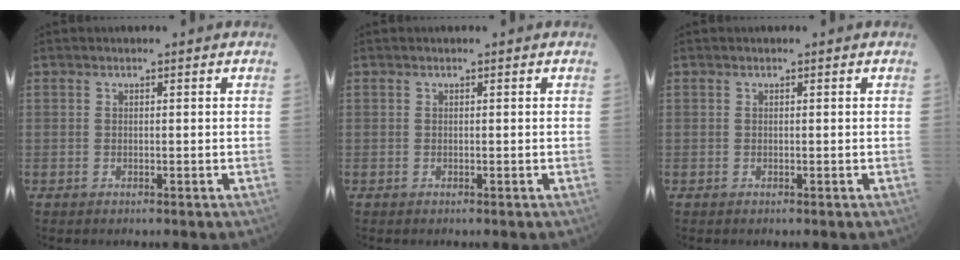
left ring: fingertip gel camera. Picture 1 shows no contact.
{"total": 0.0}
{"total": 0.0}